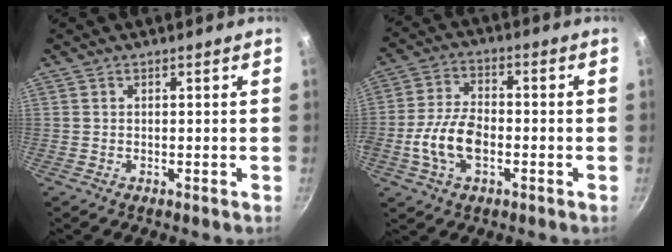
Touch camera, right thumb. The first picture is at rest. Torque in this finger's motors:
{"motor_torque": [2.60, 2.41, 1.69, -1.08, 0.78]}